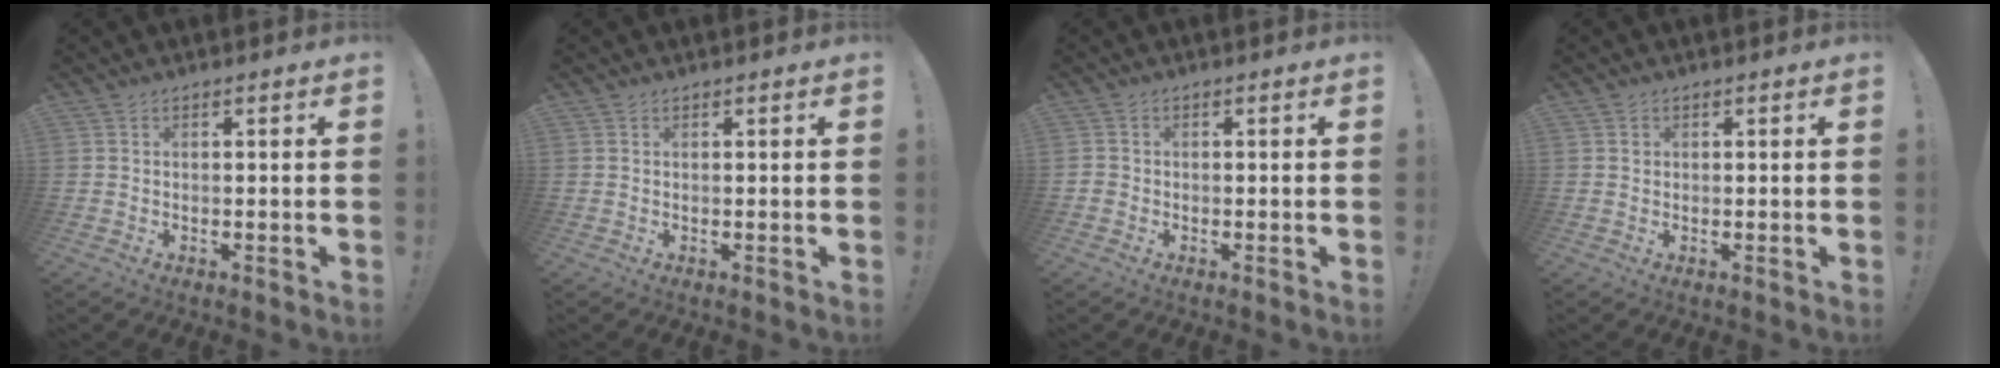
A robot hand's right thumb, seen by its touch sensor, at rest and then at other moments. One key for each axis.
{"total": 0.0}
{"total": 1.3, "fx": -0.7, "fy": 1.1, "fz": 0.3, "tx": -0.003, "ty": 0.006, "tz": -0.013}
{"total": 0.7, "fx": 0.1, "fy": 0.7, "fz": 0.1, "tx": 0.007, "ty": 0.000, "tz": 0.000}